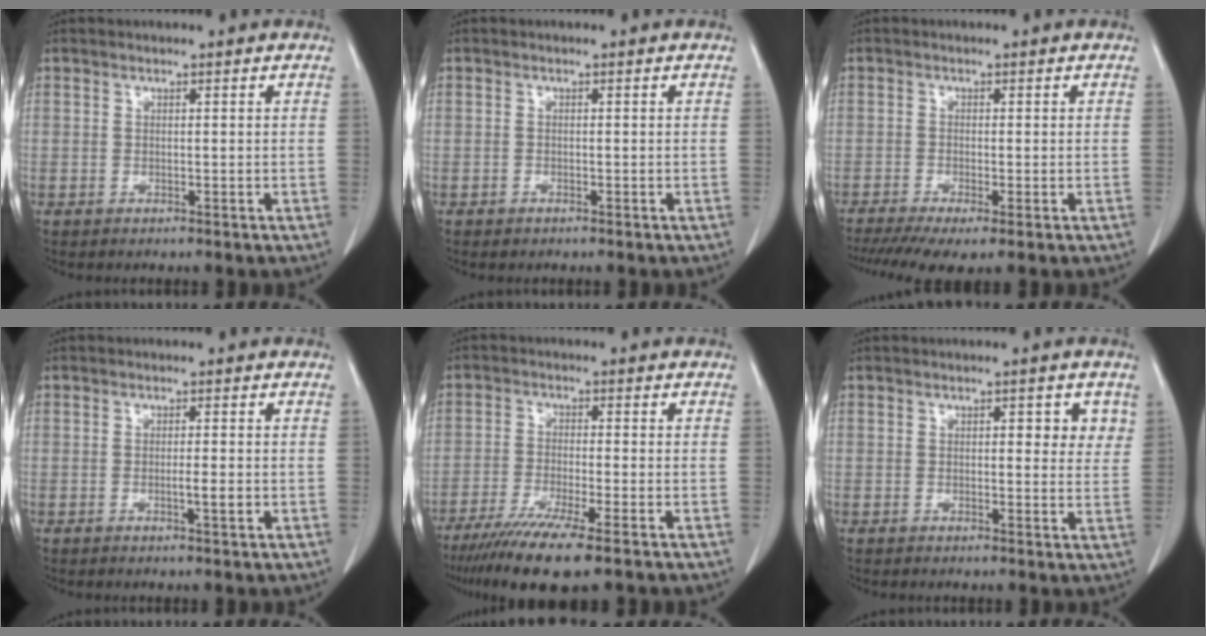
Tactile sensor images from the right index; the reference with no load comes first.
{"total": 0.6, "force": [-0.5, 0.3, 0.1], "torque": [-0.006, 0.000, -0.007]}
{"total": 6.9, "force": [-4.7, 1.1, 5.0], "torque": [-0.082, -0.015, -0.080]}
{"total": 2.0, "force": [-0.6, 0.0, 1.9], "torque": [-0.034, -0.003, -0.010]}
{"total": 10.5, "force": [-7.4, 0.3, 7.4], "torque": [-0.125, -0.028, -0.120]}
{"total": 3.8, "force": [1.4, 1.8, 3.1], "torque": [-0.025, -0.001, 0.012]}